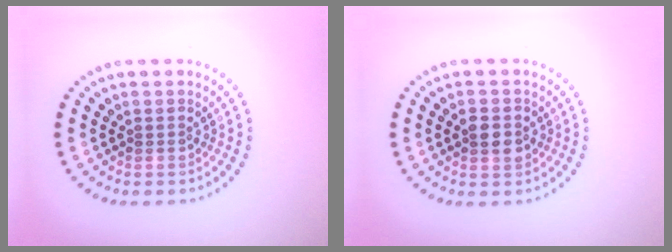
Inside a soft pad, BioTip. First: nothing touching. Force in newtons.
{"total": 1.9, "press": 1.9, "slide": 0.1}